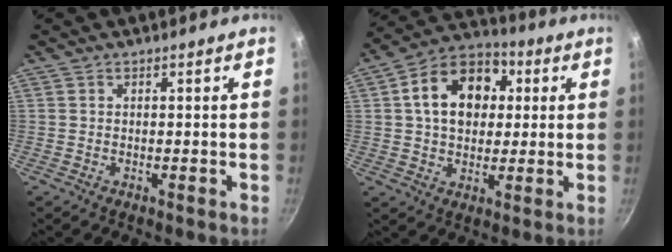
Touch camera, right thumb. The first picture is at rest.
{"total": 15.1, "force": [3.0, 11.1, 9.8], "torque": [-0.126, 0.022, 0.033]}